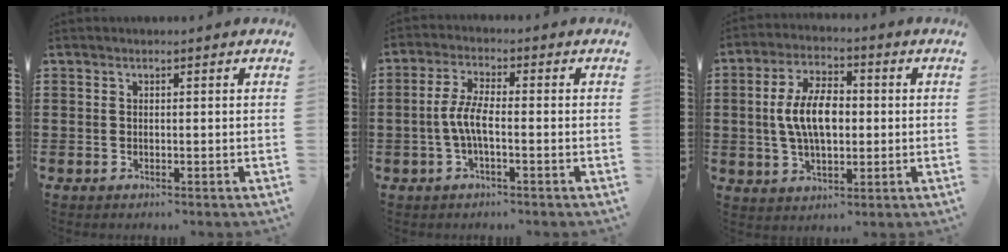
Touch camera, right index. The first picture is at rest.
{"total": 4.8, "force": [-1.2, 1.3, 4.5], "torque": [-0.108, -0.006, -0.031]}
{"total": 8.7, "force": [0.1, 4.5, 7.5], "torque": [-0.152, 0.005, -0.006]}